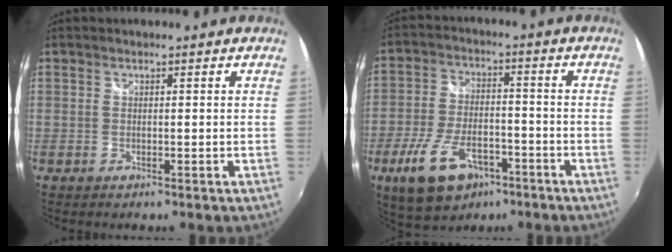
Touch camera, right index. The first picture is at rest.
{"total": 14.2, "force": [-7.8, 7.5, 9.3], "torque": [-0.200, -0.015, -0.132]}